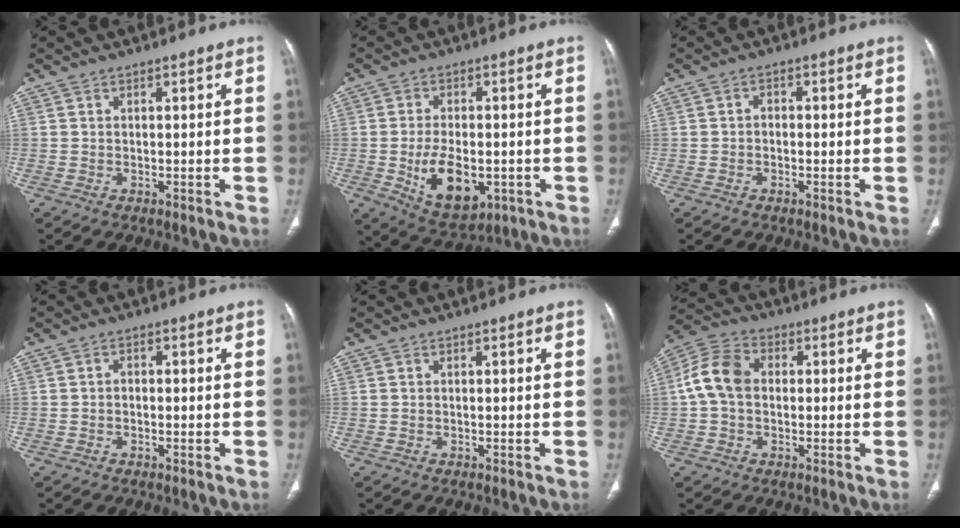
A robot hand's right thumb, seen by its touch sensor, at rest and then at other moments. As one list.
[{"total": 11.4, "force": [-2.6, 6.6, 8.9], "torque": [-0.132, -0.003, -0.026]}, {"total": 1.3, "force": [-0.4, 1.0, 0.7], "torque": [-0.005, 0.006, -0.010]}, {"total": 1.0, "force": [-0.3, 0.8, 0.6], "torque": [-0.005, 0.004, -0.008]}, {"total": 0.0}, {"total": 8.8, "force": [0.3, 6.4, 6.0], "torque": [-0.116, 0.026, -0.004]}]